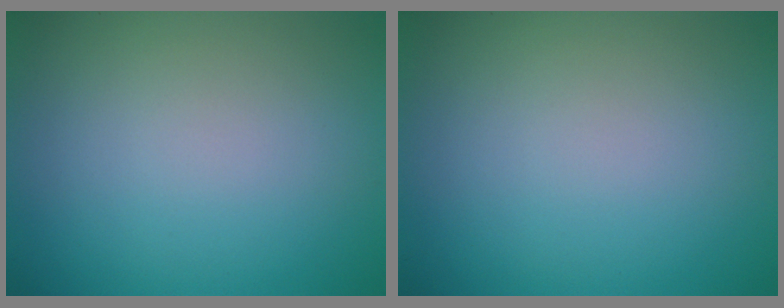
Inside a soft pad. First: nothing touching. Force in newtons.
{"total": 0.0}